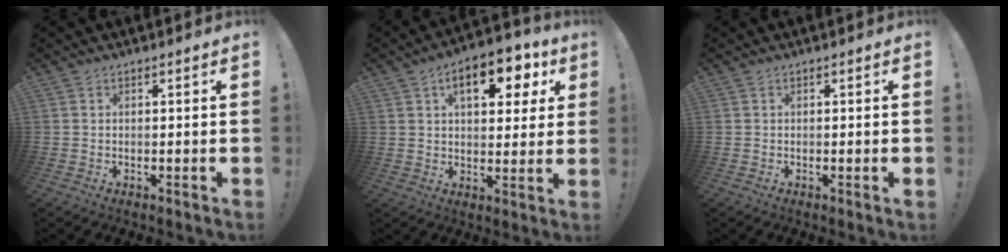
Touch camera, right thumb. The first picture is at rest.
{"total": 12.8, "force": [5.4, 6.6, 9.6], "torque": [-0.127, -0.016, 0.084]}
{"total": 1.0, "force": [-0.3, -0.5, 0.8], "torque": [-0.016, -0.001, -0.004]}